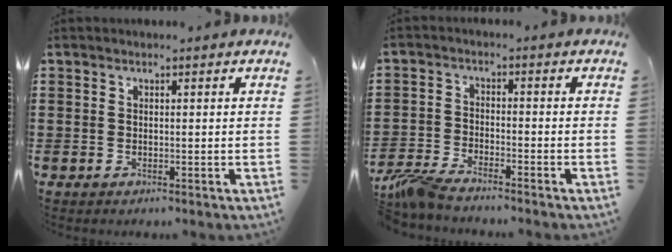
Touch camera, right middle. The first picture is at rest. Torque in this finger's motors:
{"motor_torque": [2.14, 0.00, 0.09, 0.12]}